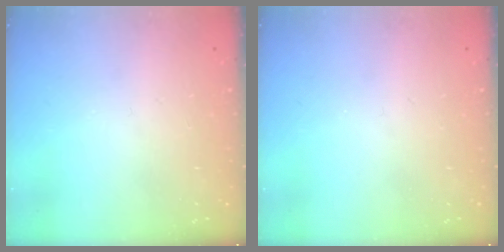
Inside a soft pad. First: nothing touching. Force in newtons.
{"total": 0.0}